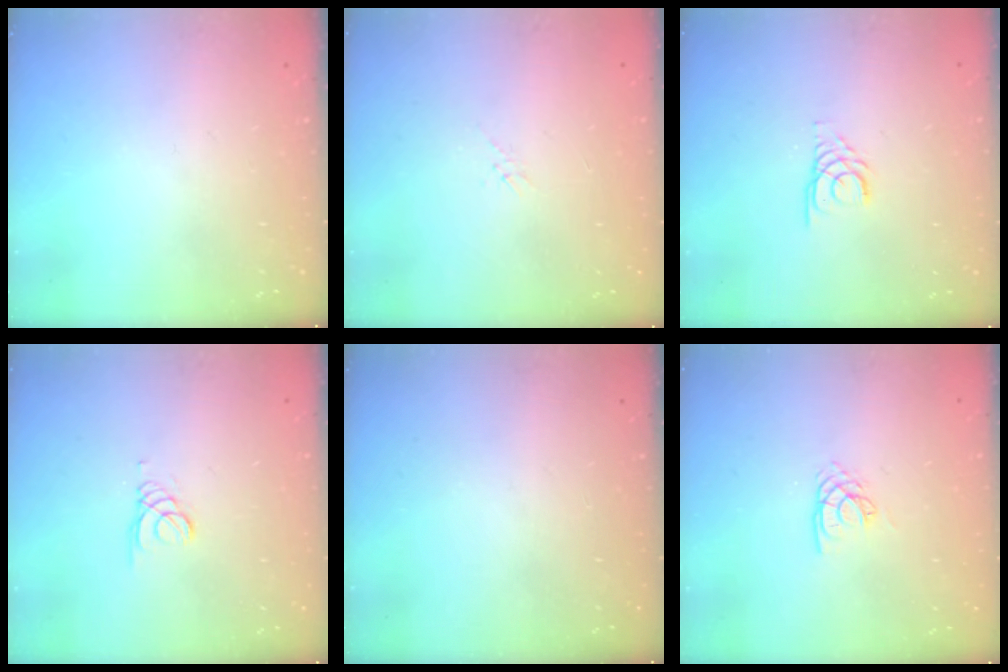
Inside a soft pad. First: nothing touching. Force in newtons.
{"total": 0.5, "press": 0.5, "slide": 0.2}
{"total": 3.2, "press": 3.2, "slide": 0.3}
{"total": 1.5, "press": 1.5, "slide": 0.1}
{"total": 0.0}
{"total": 3.1, "press": 3.1, "slide": 0.2}